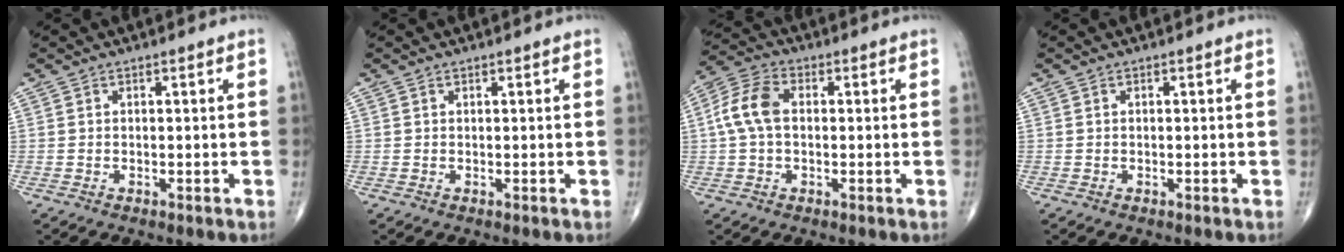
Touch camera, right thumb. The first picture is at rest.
{"total": 0.0}
{"total": 8.1, "force": [0.7, 5.1, 6.2], "torque": [-0.135, 0.025, 0.007]}
{"total": 0.0}